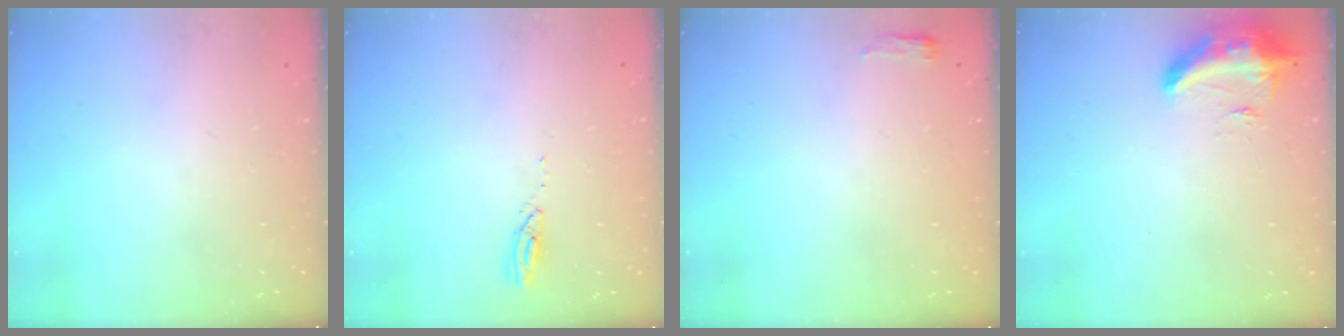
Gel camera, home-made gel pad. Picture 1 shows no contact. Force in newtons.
{"total": 2.9, "press": 2.8, "slide": 0.4}
{"total": 2.8, "press": 2.6, "slide": 1.1}
{"total": 9.6, "press": 9.4, "slide": 1.9}